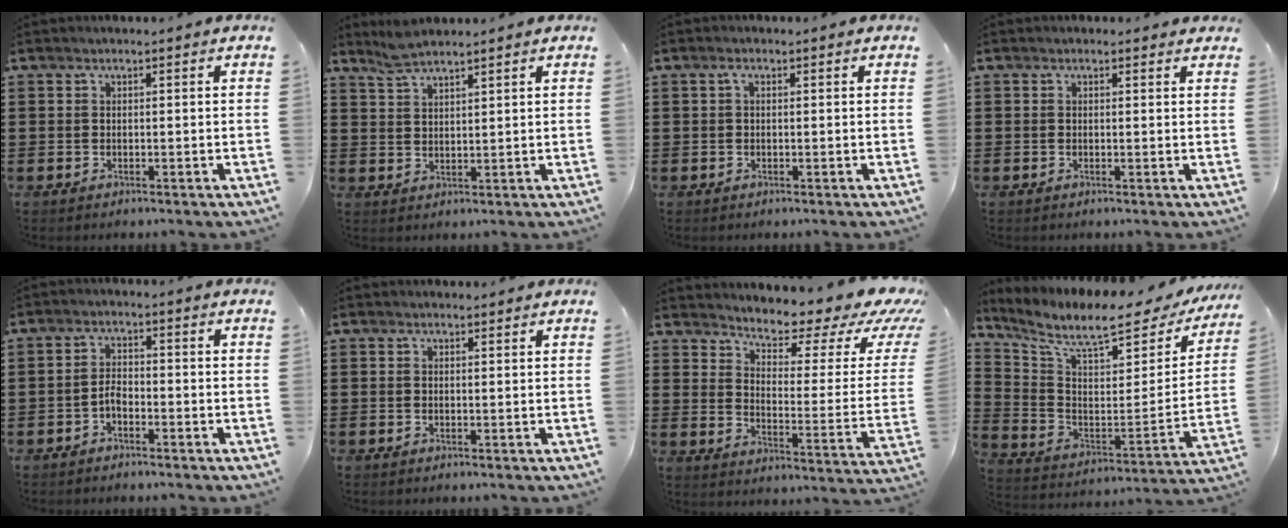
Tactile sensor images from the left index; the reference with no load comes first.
{"total": 3.5, "force": [3.2, 0.5, 1.3], "torque": [-0.034, -0.004, 0.060]}
{"total": 1.1, "force": [0.1, 0.5, 1.0], "torque": [-0.021, 0.004, 0.001]}
{"total": 0.7, "force": [0.4, 0.6, 0.2], "torque": [-0.006, 0.005, 0.008]}
{"total": 2.2, "force": [-1.5, 0.9, 1.3], "torque": [-0.036, 0.004, -0.032]}
{"total": 0.6, "force": [0.4, 0.4, -0.1], "torque": [-0.001, 0.003, 0.008]}
{"total": 6.2, "force": [5.1, 1.7, 3.1], "torque": [-0.064, -0.046, 0.078]}
{"total": 9.4, "force": [7.4, 2.1, 5.4], "torque": [-0.132, -0.055, 0.120]}